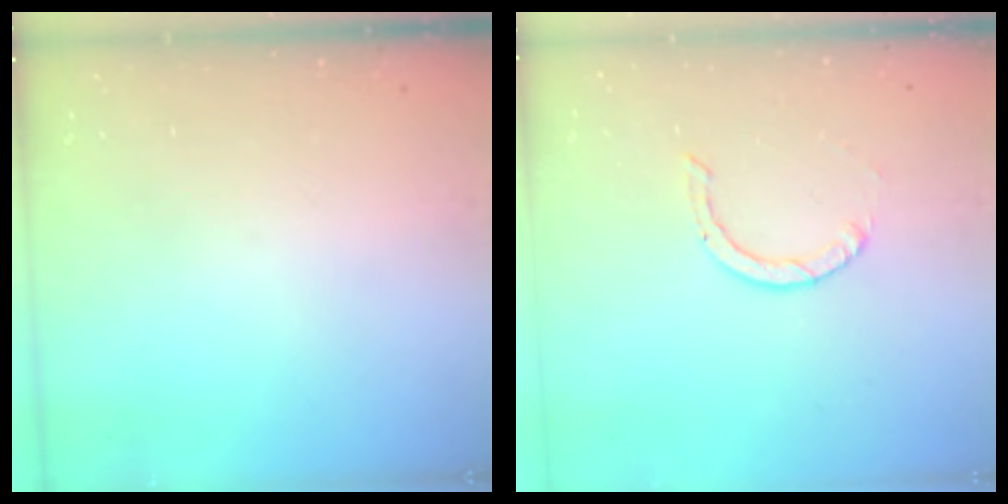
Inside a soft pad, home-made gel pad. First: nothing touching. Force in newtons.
{"total": 0.9, "press": 0.9, "slide": 0.1}